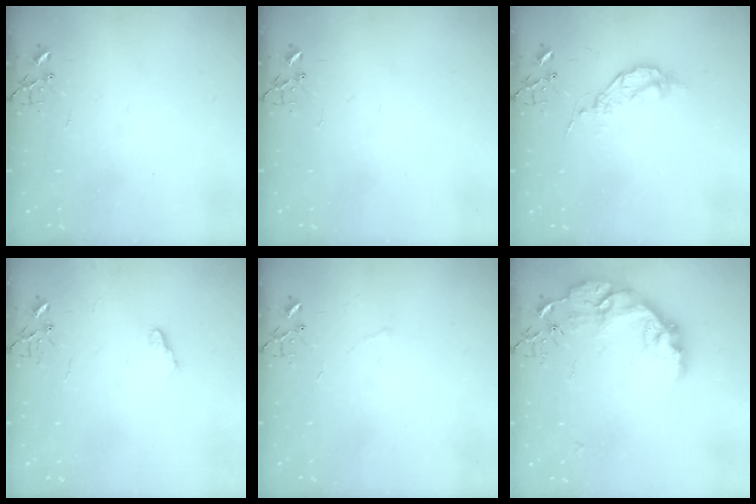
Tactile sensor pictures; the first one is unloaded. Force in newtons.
{"total": 0.0}
{"total": 6.6, "press": 6.5, "slide": 1.0}
{"total": 5.2, "press": 5.2, "slide": 0.5}
{"total": 2.7, "press": 2.7, "slide": 0.4}
{"total": 15.4, "press": 15.4, "slide": 1.1}